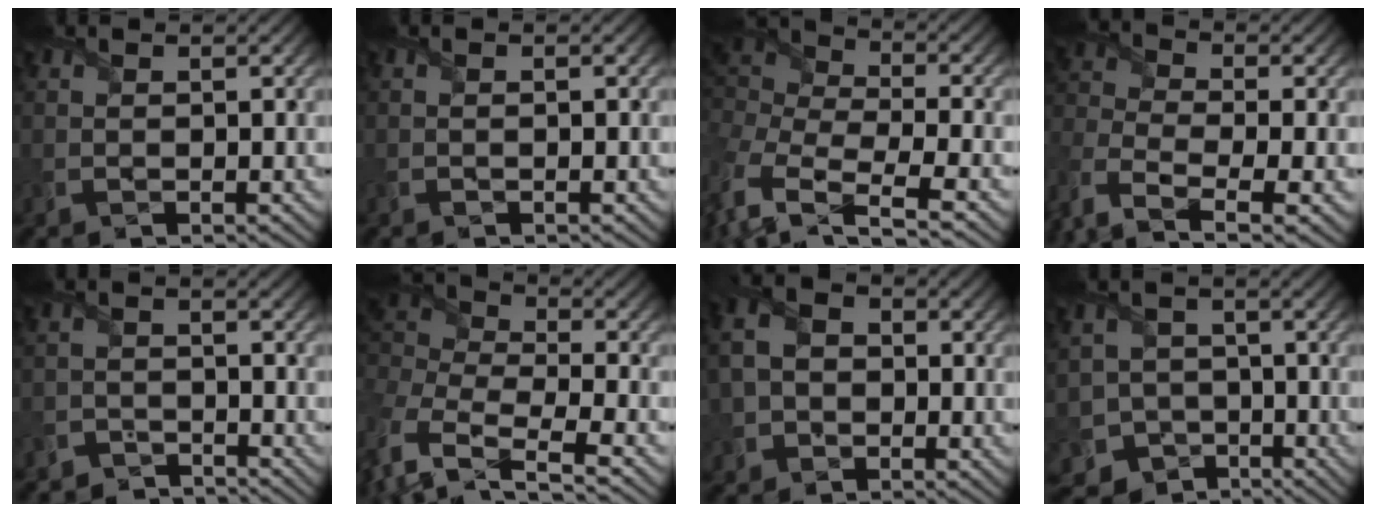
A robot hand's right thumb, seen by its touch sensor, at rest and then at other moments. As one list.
[{"total": 0.6, "force": [-0.4, 0.1, 0.5], "torque": [-0.003, 0.001, -0.004]}, {"total": 10.2, "force": [-3.4, 5.2, 8.1], "torque": [-0.222, -0.001, -0.053]}, {"total": 9.9, "force": [-6.2, 4.4, 6.2], "torque": [-0.159, -0.022, -0.132]}, {"total": 3.4, "force": [-3.3, 0.6, -0.1], "torque": [0.013, 0.003, -0.074]}, {"total": 9.7, "force": [-4.0, 4.7, 7.4], "torque": [-0.203, -0.001, -0.065]}, {"total": 7.0, "force": [-1.3, 5.9, 3.5], "torque": [-0.099, -0.005, -0.038]}, {"total": 9.2, "force": [-5.0, 7.4, 2.0], "torque": [-0.058, -0.021, -0.100]}]